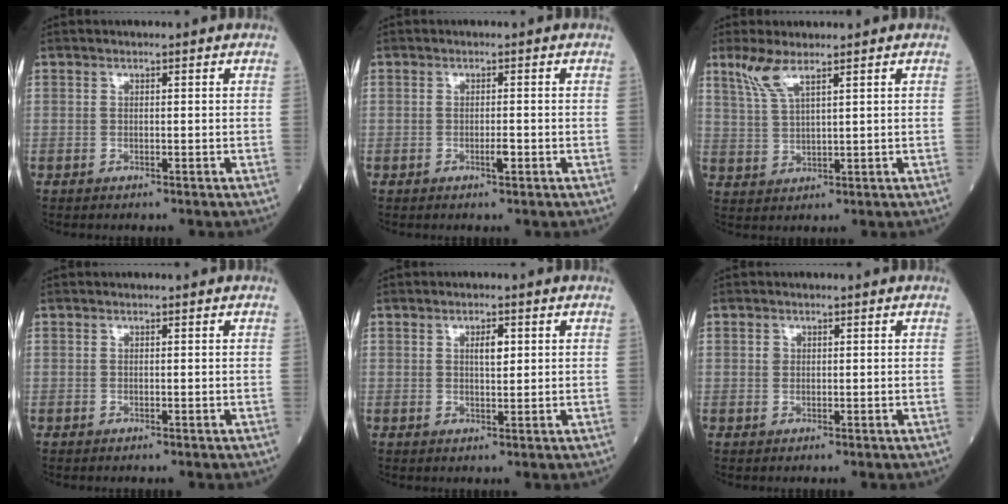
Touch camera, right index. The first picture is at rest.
{"total": 1.4, "force": [-0.6, 0.2, 1.3], "torque": [-0.025, -0.002, -0.010]}
{"total": 4.7, "force": [3.3, 0.5, 3.3], "torque": [-0.081, 0.005, 0.074]}
{"total": 0.0}
{"total": 2.4, "force": [0.8, 0.8, 2.2], "torque": [-0.036, -0.001, 0.013]}
{"total": 0.9, "force": [0.3, 0.8, 0.4], "torque": [-0.005, 0.000, 0.004]}